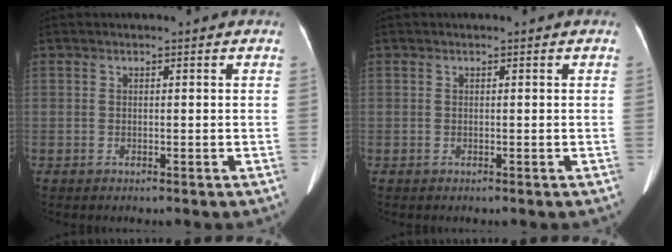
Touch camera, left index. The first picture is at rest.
{"total": 0.0}